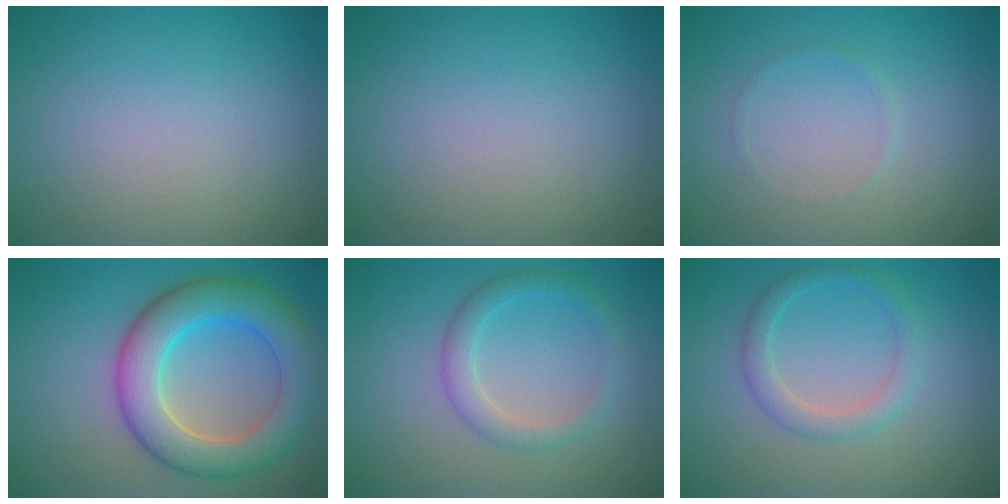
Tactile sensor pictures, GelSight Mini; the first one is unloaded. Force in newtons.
{"total": 0.0}
{"total": 0.6, "press": 0.6, "slide": 0.1}
{"total": 7.9, "press": 7.9, "slide": 0.5}
{"total": 2.6, "press": 2.6, "slide": 0.1}
{"total": 2.4, "press": 2.4, "slide": 0.1}